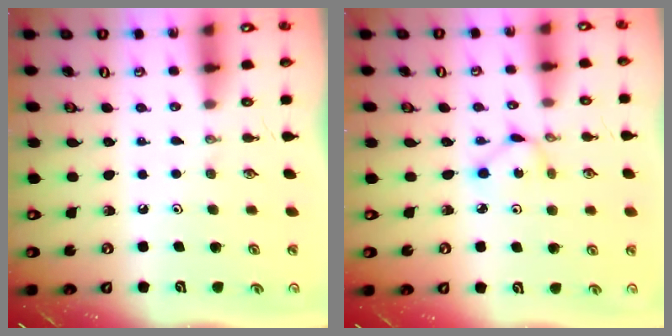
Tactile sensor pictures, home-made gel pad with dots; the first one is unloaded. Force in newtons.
{"total": 1.9, "press": 1.9, "slide": 0.1}